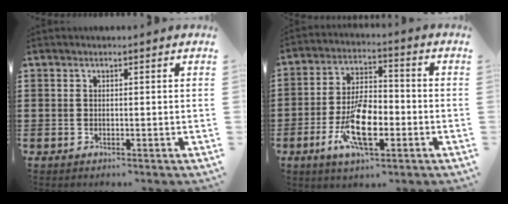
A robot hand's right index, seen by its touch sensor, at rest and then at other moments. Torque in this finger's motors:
{"motor_torque": [1.41, 0.73, 1.05, 0.21]}